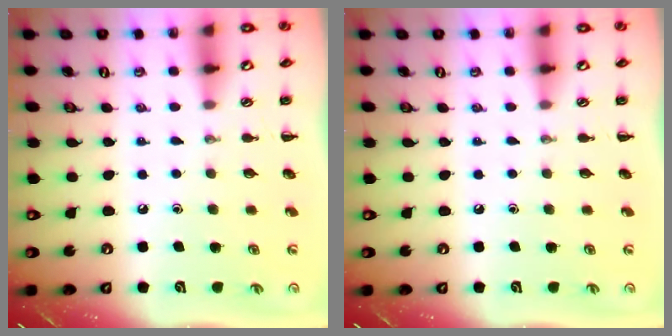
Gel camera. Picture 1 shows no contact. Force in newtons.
{"total": 0.0}